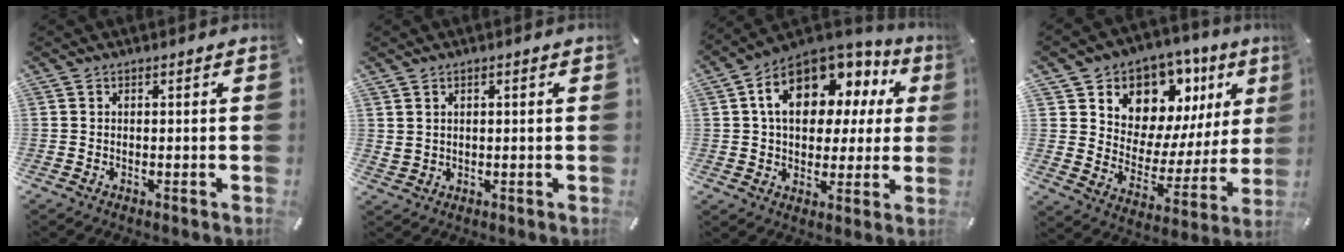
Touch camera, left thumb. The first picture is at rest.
{"total": 2.2, "force": [1.3, 1.7, 0.5], "torque": [-0.014, 0.003, 0.024]}
{"total": 16.3, "force": [5.6, 11.1, 10.4], "torque": [-0.167, -0.018, 0.104]}
{"total": 11.6, "force": [7.5, 8.3, 3.2], "torque": [-0.043, -0.084, 0.131]}